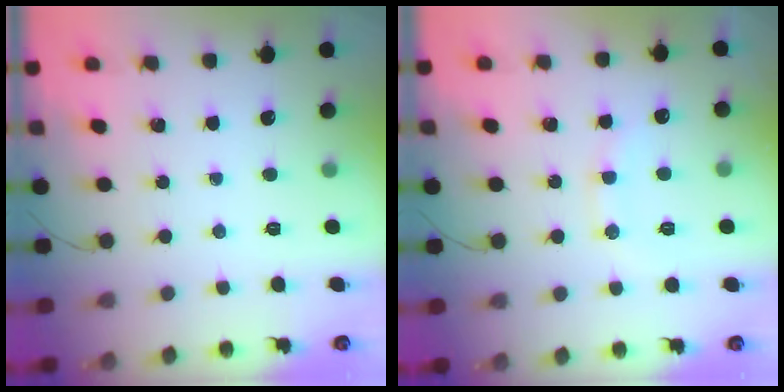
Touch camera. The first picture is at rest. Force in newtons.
{"total": 10.3, "press": 10.3, "slide": 0.9}